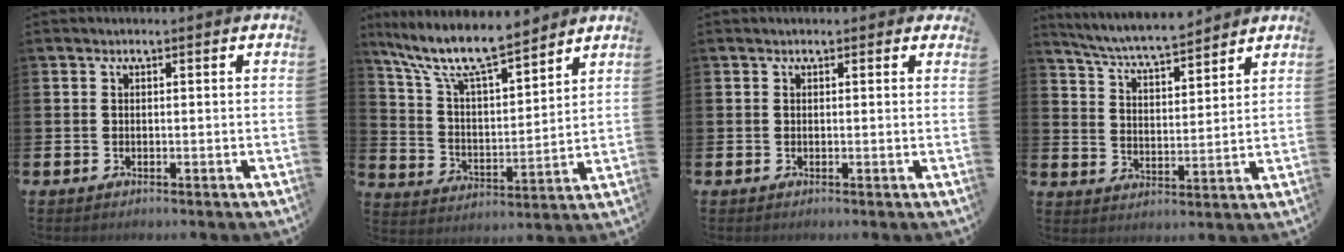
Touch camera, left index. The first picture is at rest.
{"total": 10.6, "force": [9.3, 1.9, 4.7], "torque": [-0.133, -0.052, 0.162]}
{"total": 0.5, "force": [0.3, 0.4, 0.2], "torque": [-0.004, 0.006, 0.005]}
{"total": 6.4, "force": [6.1, 0.2, 1.6], "torque": [-0.058, -0.041, 0.108]}